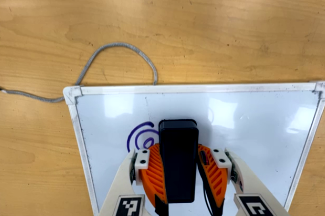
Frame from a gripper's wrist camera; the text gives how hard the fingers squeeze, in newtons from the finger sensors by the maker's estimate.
{"total": 12.1, "left": 10.9, "right": 13.4}